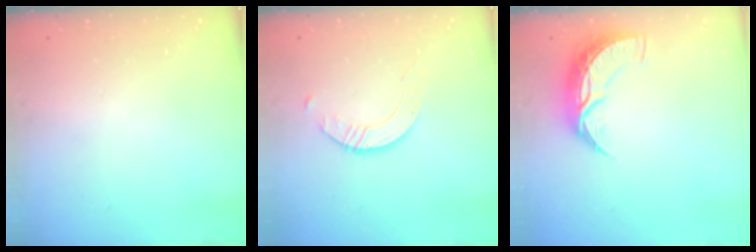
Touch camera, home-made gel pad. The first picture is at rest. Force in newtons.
{"total": 2.6, "press": 2.6, "slide": 0.3}
{"total": 9.0, "press": 9.0, "slide": 0.6}